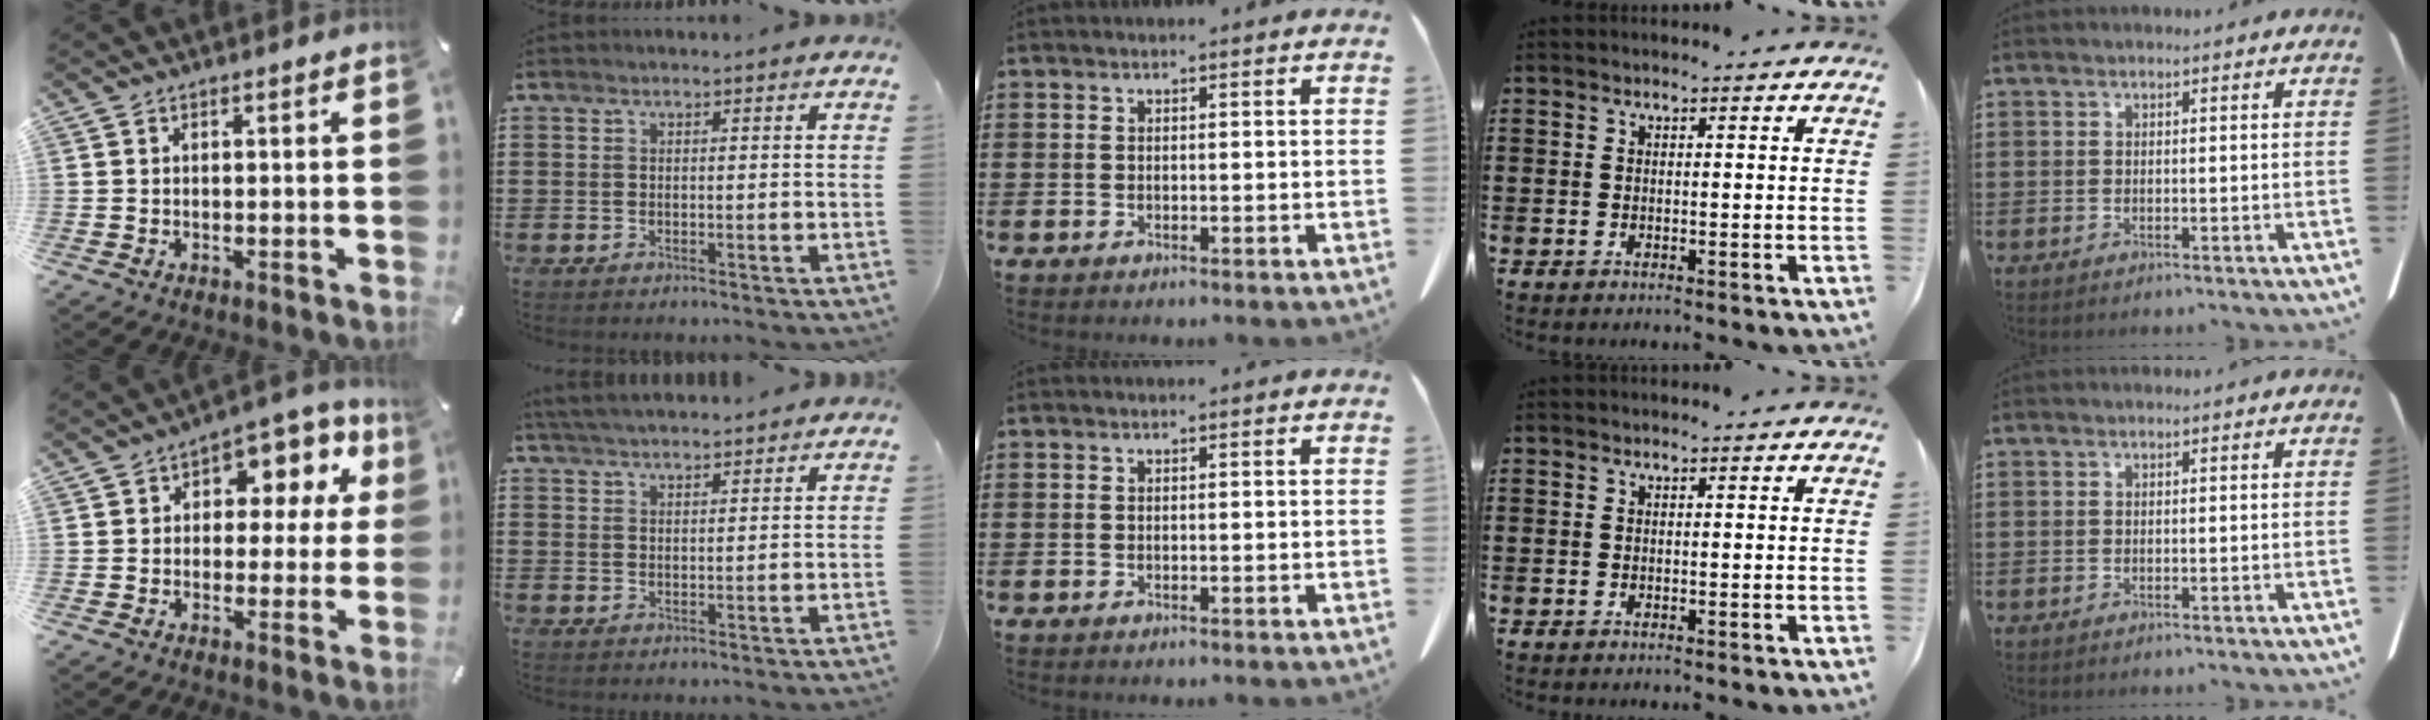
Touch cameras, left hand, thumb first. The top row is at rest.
{"thumb": {"total": 8.8, "force": [2.7, 6.2, 5.7], "torque": [-0.072, -0.015, 0.044]}, "index": {"total": 3.5, "force": [3.4, 0.0, 0.7], "torque": [-0.024, -0.006, 0.064]}}